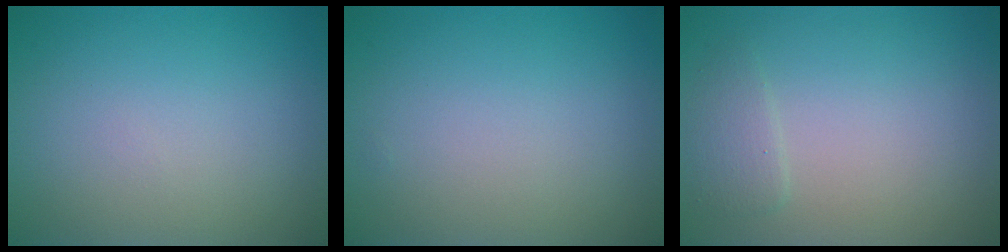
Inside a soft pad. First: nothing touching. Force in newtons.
{"total": 0.0}
{"total": 1.4, "press": 1.4, "slide": 0.1}